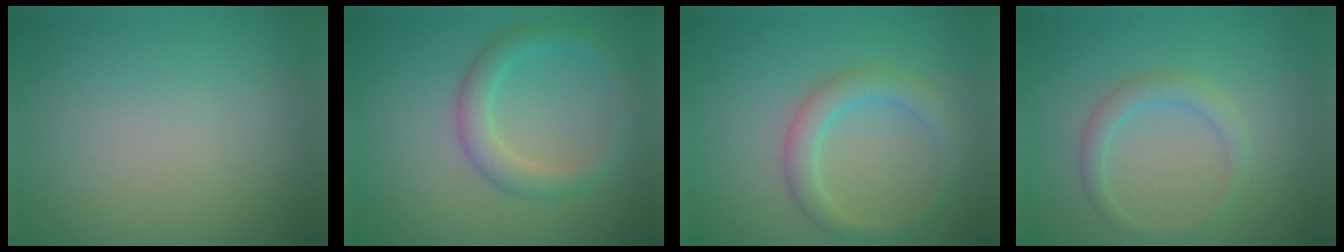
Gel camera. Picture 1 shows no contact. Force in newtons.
{"total": 2.9, "press": 2.8, "slide": 0.2}
{"total": 2.8, "press": 2.8, "slide": 0.1}
{"total": 1.9, "press": 1.9, "slide": 0.1}